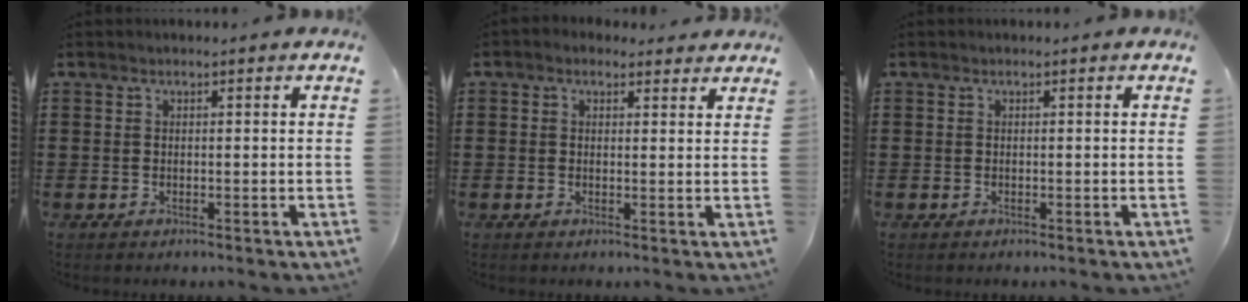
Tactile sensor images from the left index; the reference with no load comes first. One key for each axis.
{"total": 1.6, "fx": 1.3, "fy": 0.8, "fz": 0.3, "tx": -0.011, "ty": 0.007, "tz": 0.024}
{"total": 0.0}